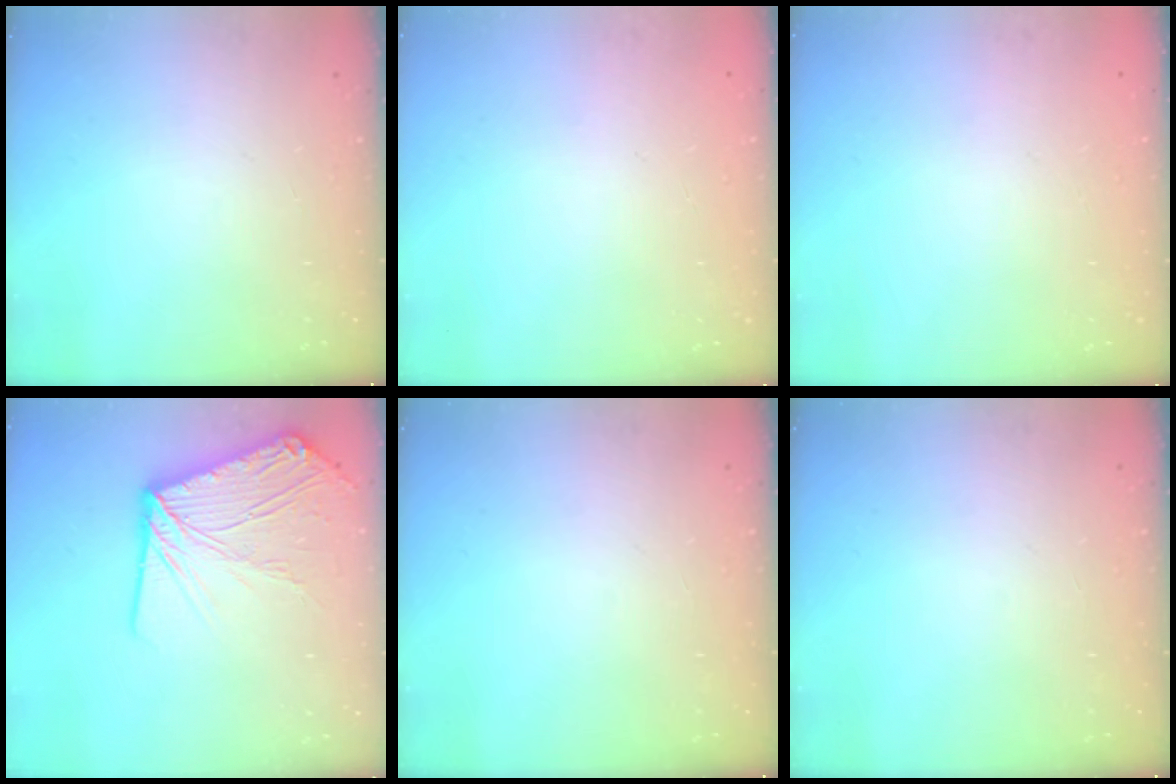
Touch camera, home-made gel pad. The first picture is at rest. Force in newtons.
{"total": 0.0}
{"total": 0.0}
{"total": 16.5, "press": 16.5, "slide": 1.2}
{"total": 0.0}
{"total": 0.0}